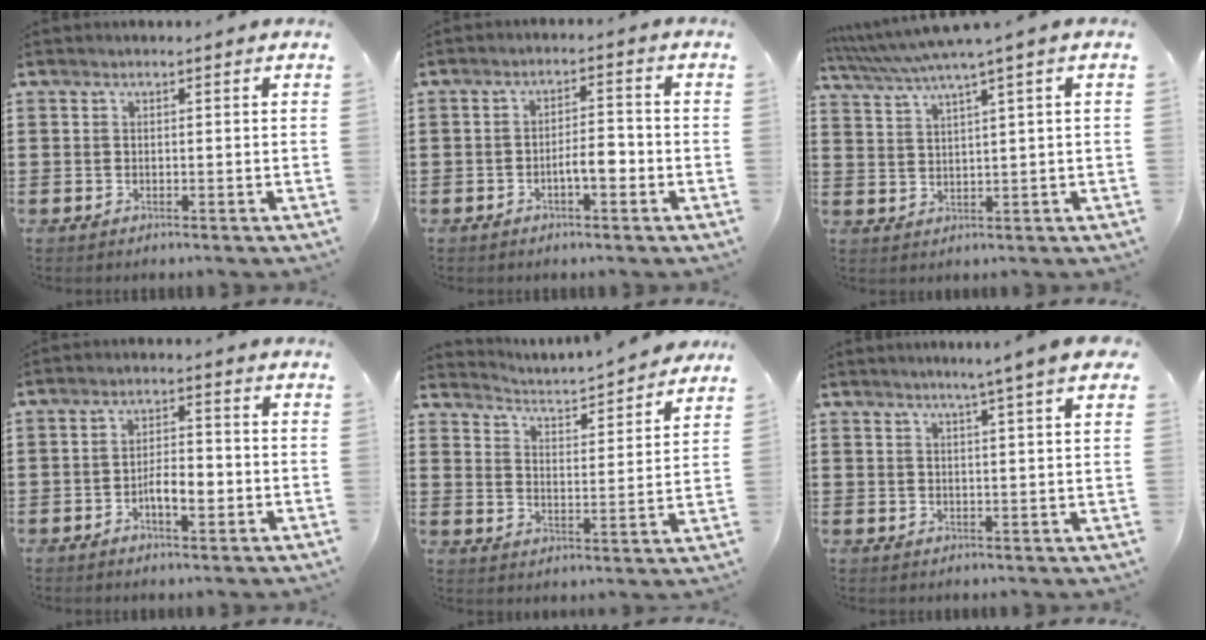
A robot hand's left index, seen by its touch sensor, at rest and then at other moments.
{"total": 4.2, "force": [-1.7, 1.3, 3.6], "torque": [-0.063, 0.011, -0.033]}
{"total": 4.1, "force": [2.7, -0.5, 3.0], "torque": [-0.066, -0.015, 0.042]}
{"total": 4.2, "force": [-1.5, 1.7, 3.4], "torque": [-0.063, 0.007, -0.030]}
{"total": 3.2, "force": [3.1, -0.2, 0.4], "torque": [-0.029, -0.036, 0.044]}
{"total": 5.2, "force": [3.7, -0.4, 3.6], "torque": [-0.071, -0.012, 0.060]}